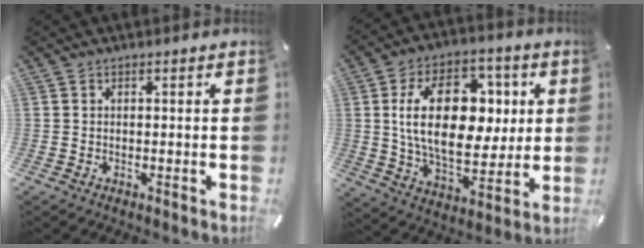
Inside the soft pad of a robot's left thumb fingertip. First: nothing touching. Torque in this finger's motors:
{"motor_torque": [1.01, 0.92, 2.22, -0.55, 0.71]}